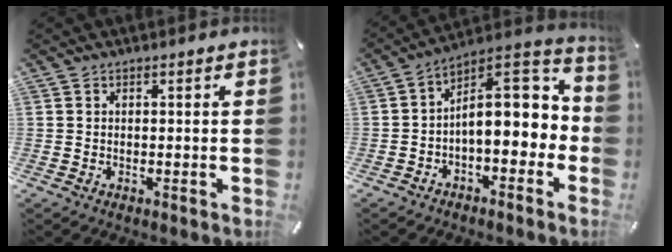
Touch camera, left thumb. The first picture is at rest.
{"total": 13.0, "force": [1.1, 7.5, 10.5], "torque": [-0.133, -0.021, 0.015]}